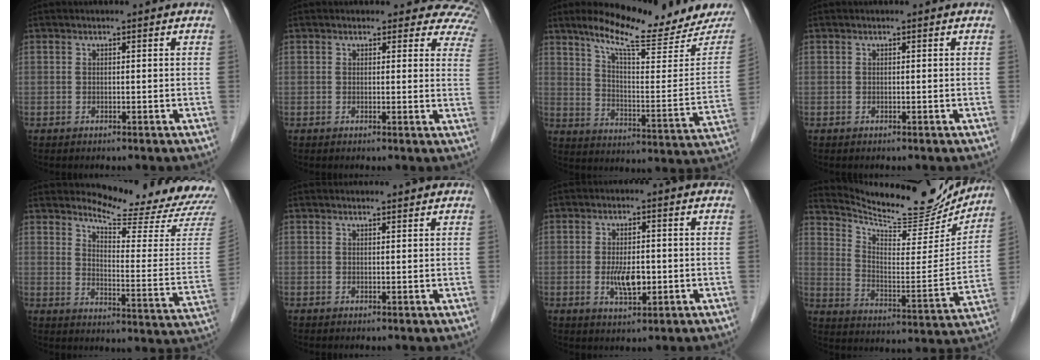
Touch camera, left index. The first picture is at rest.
{"total": 8.2, "force": [7.2, 3.8, 1.0], "torque": [0.039, -0.018, 0.036]}
{"total": 17.7, "force": [15.7, 1.2, 8.1], "torque": [-0.126, -0.052, 0.223]}
{"total": 0.0}
{"total": 17.2, "force": [16.9, 0.4, 3.3], "torque": [-0.044, -0.126, 0.193]}
{"total": 1.4, "force": [1.4, 0.4, 0.2], "torque": [-0.008, 0.006, 0.018]}
{"total": 4.8, "force": [-1.1, 1.8, 4.3], "torque": [-0.086, -0.004, -0.013]}
{"total": 19.7, "force": [18.5, 3.8, 5.3], "torque": [-0.094, -0.041, 0.270]}